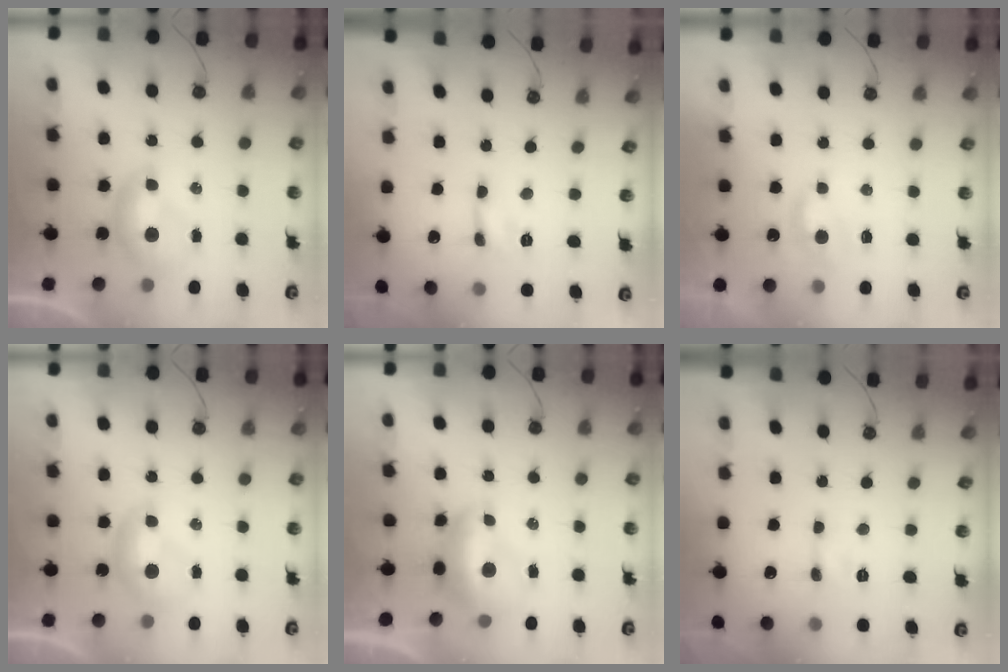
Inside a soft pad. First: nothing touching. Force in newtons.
{"total": 0.8, "press": 0.8, "slide": 0.2}
{"total": 0.9, "press": 0.8, "slide": 0.5}
{"total": 0.0}
{"total": 2.1, "press": 2.0, "slide": 0.6}
{"total": 0.0}